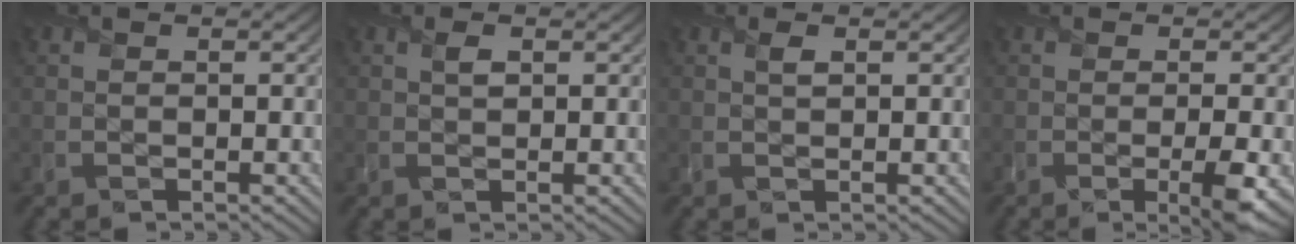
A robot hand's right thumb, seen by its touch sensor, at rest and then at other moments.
{"total": 1.2, "force": [0.6, 0.7, 0.7], "torque": [-0.016, 0.000, 0.011]}
{"total": 1.0, "force": [0.6, 0.4, 0.7], "torque": [-0.017, 0.000, 0.012]}
{"total": 4.2, "force": [-1.2, 0.7, 3.9], "torque": [-0.066, -0.004, -0.021]}